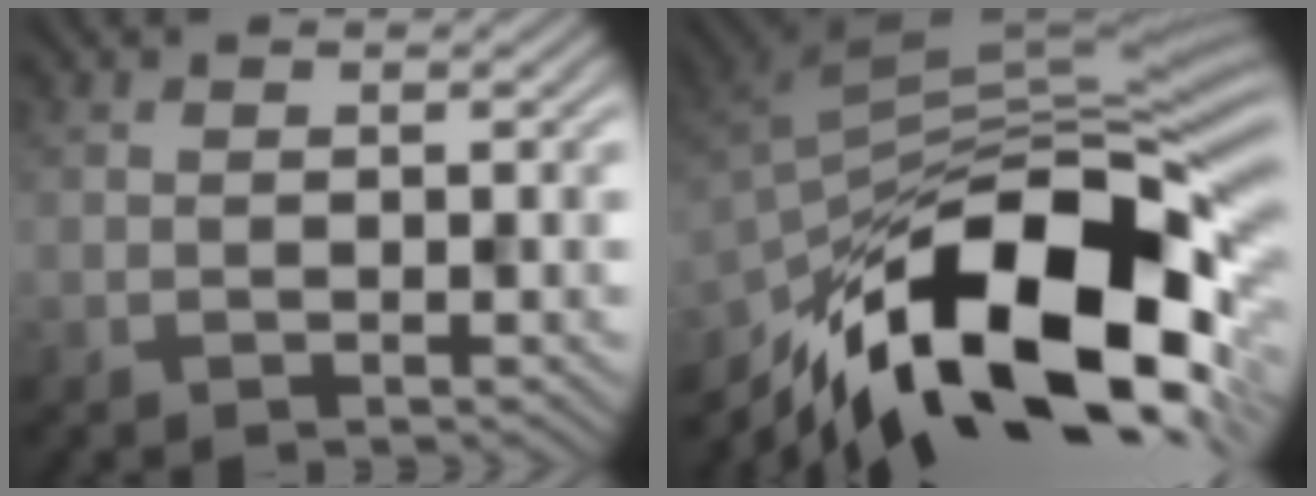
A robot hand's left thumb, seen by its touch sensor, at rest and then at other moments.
{"total": 17.6, "force": [-8.8, 8.0, 12.9], "torque": [-0.234, -0.018, -0.153]}